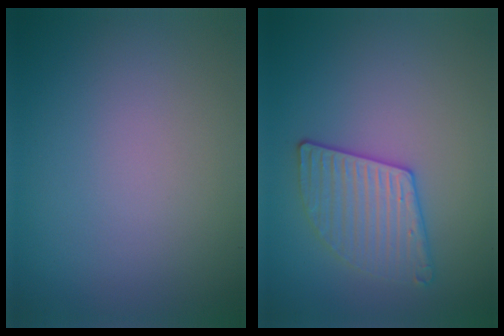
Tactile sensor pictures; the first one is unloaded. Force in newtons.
{"total": 3.0, "press": 2.9, "slide": 0.4}